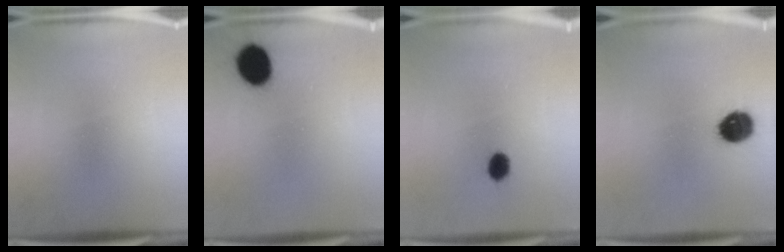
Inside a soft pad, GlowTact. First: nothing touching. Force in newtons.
{"total": 10.0}
{"total": 3.4}
{"total": 8.7}